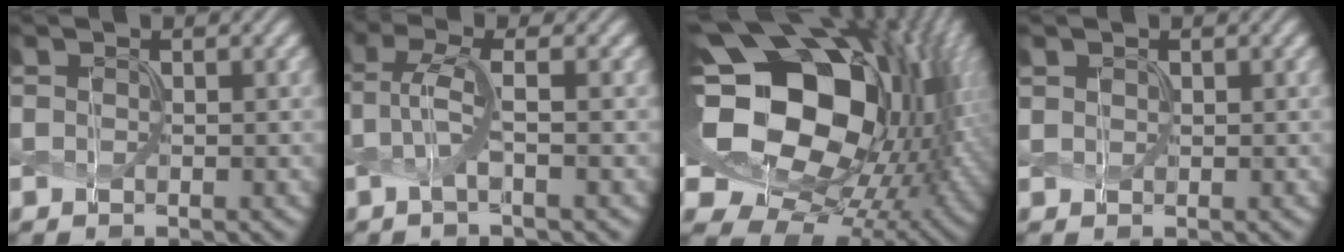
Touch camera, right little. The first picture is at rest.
{"total": 3.3, "force": [-0.2, 0.7, 3.2], "torque": [-0.075, 0.012, -0.008]}
{"total": 21.3, "force": [2.3, 15.0, 14.9], "torque": [-0.264, -0.004, 0.055]}
{"total": 0.8, "force": [0.6, 0.6, 0.1], "torque": [-0.005, 0.001, 0.015]}